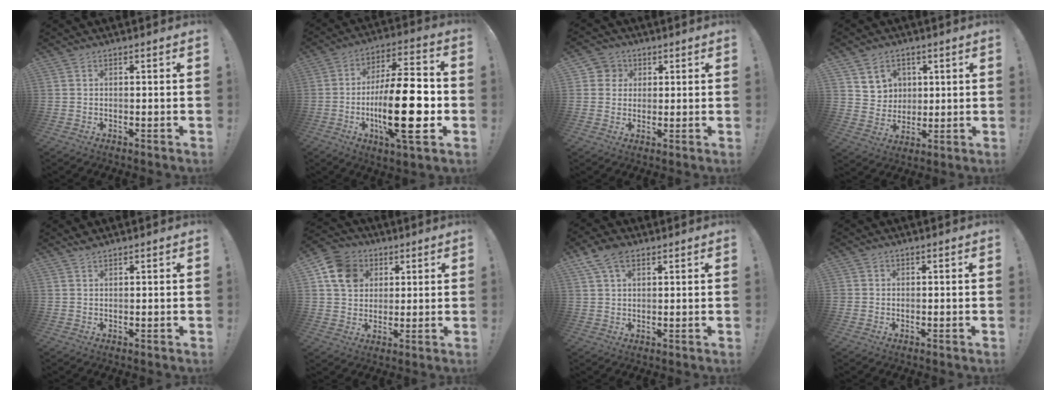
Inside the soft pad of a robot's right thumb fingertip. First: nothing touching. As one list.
[{"total": 20.9, "force": [-4.3, 6.0, 19.6], "torque": [-0.318, -0.001, -0.068]}, {"total": 4.8, "force": [1.2, 4.5, 0.7], "torque": [-0.012, -0.005, 0.024]}, {"total": 7.2, "force": [3.7, 6.1, 0.3], "torque": [-0.005, -0.030, 0.076]}, {"total": 1.3, "force": [1.2, 0.2, 0.3], "torque": [-0.005, -0.008, 0.023]}, {"total": 11.4, "force": [4.5, 9.5, 4.6], "torque": [-0.068, -0.010, 0.091]}, {"total": 7.2, "force": [3.8, 4.2, 4.4], "torque": [-0.077, -0.004, 0.075]}, {"total": 0.9, "force": [0.2, 0.9, 0.1], "torque": [0.005, -0.002, 0.002]}]